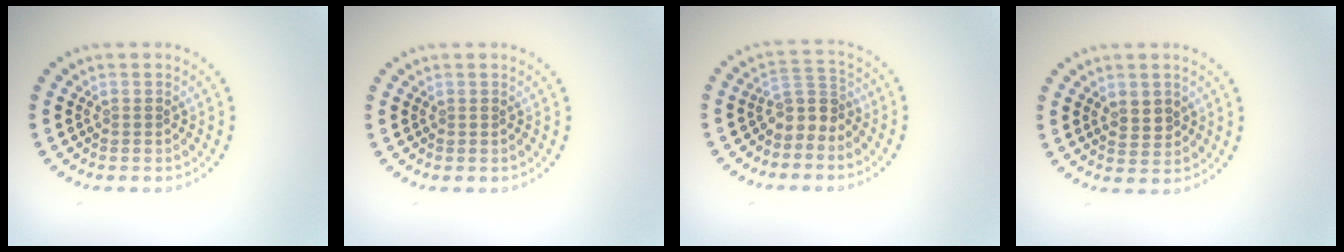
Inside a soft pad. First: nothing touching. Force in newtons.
{"total": 0.0}
{"total": 2.8, "press": 2.0, "slide": 1.9}
{"total": 1.5, "press": 1.4, "slide": 0.5}